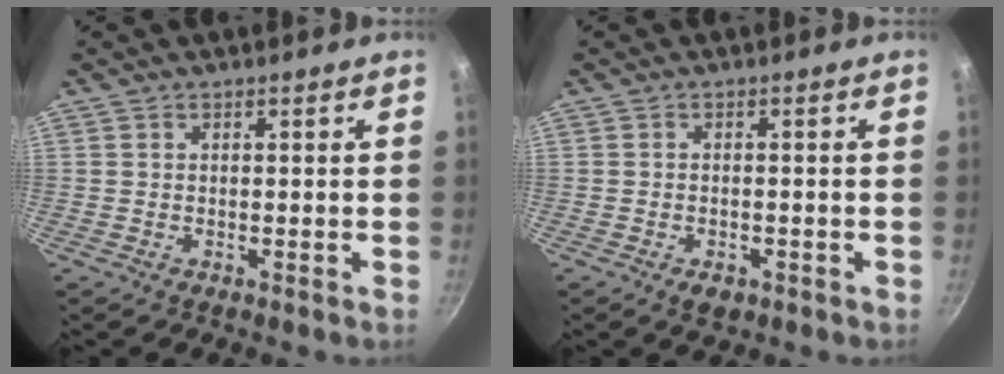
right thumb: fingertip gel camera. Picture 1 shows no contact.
{"total": 3.0, "force": [-1.5, 2.0, 1.7], "torque": [-0.024, 0.010, -0.015]}